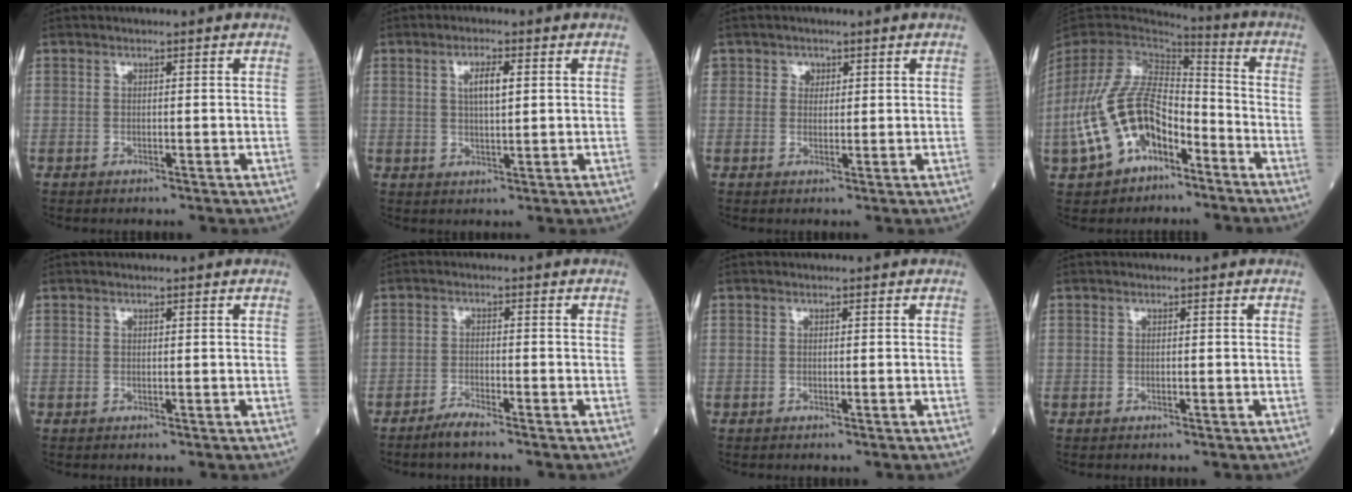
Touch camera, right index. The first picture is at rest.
{"total": 3.8, "force": [1.1, 0.9, 3.5], "torque": [-0.062, 0.004, 0.019]}
{"total": 1.8, "force": [0.8, 1.5, 0.3], "torque": [0.002, 0.004, 0.013]}
{"total": 15.7, "force": [-7.0, 8.2, 11.5], "torque": [-0.246, 0.016, -0.125]}
{"total": 0.0}
{"total": 2.6, "force": [-2.3, -0.2, 1.2], "torque": [-0.030, -0.005, -0.047]}
{"total": 0.0}
{"total": 0.0}